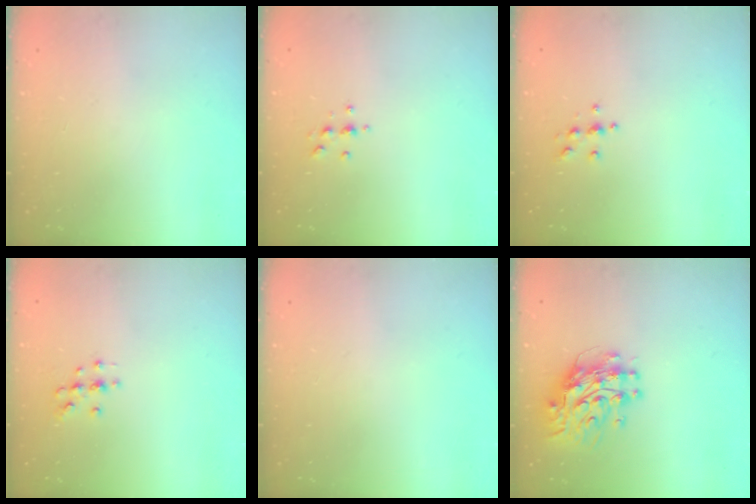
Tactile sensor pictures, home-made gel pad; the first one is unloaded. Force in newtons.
{"total": 4.1, "press": 4.1, "slide": 0.5}
{"total": 4.0, "press": 3.9, "slide": 0.6}
{"total": 5.4, "press": 5.2, "slide": 1.6}
{"total": 0.0}
{"total": 10.7, "press": 10.7, "slide": 0.9}